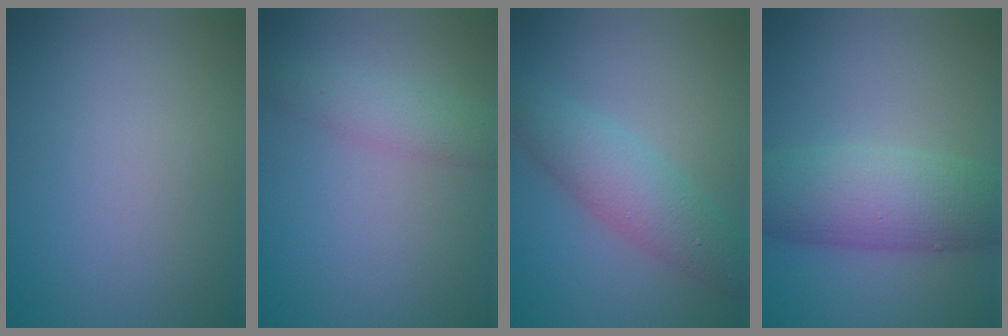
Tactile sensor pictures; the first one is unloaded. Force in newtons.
{"total": 2.7, "press": 2.7, "slide": 0.0}
{"total": 4.5, "press": 4.5, "slide": 0.0}
{"total": 7.1, "press": 7.1, "slide": 0.2}